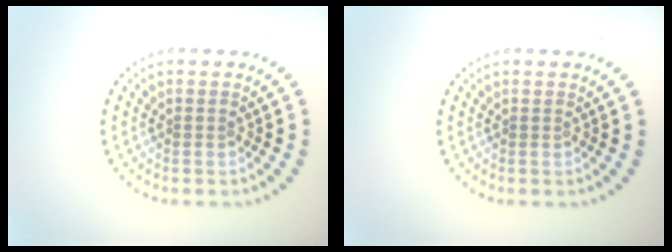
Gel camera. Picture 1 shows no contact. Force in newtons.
{"total": 0.0}